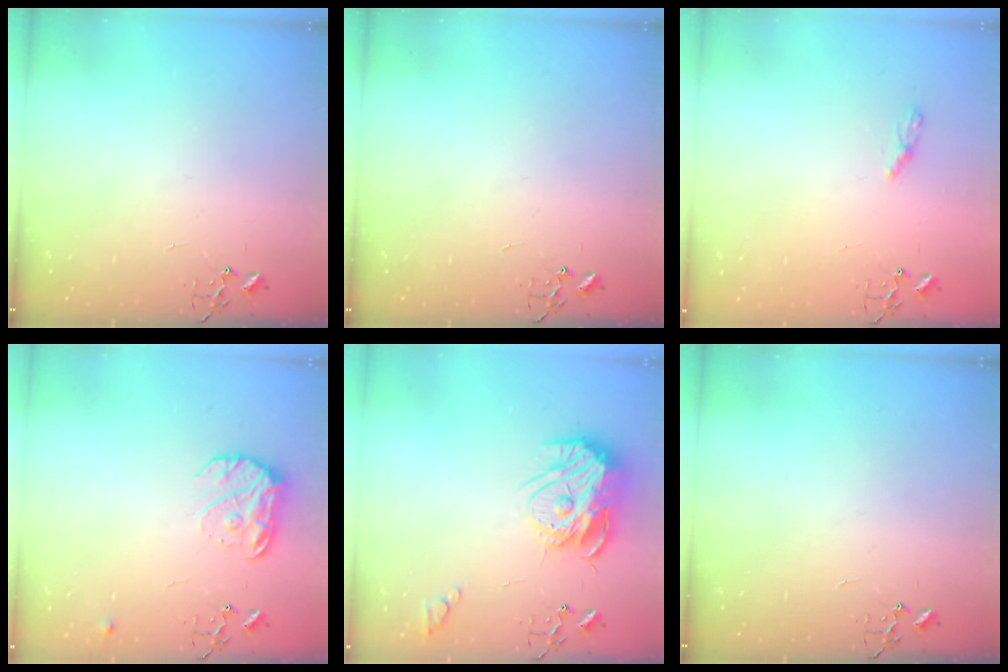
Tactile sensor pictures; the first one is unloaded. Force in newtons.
{"total": 0.0}
{"total": 4.7, "press": 4.7, "slide": 0.4}
{"total": 12.7, "press": 12.6, "slide": 0.7}
{"total": 16.3, "press": 16.2, "slide": 1.6}
{"total": 0.0}